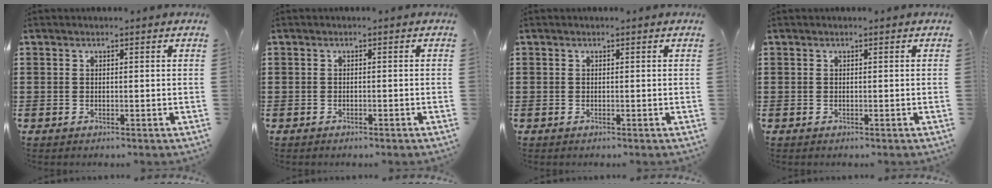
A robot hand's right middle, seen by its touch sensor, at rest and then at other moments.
{"total": 0.6, "force": [-0.5, 0.2, 0.2], "torque": [-0.006, -0.002, -0.011]}
{"total": 0.0}
{"total": 0.0}